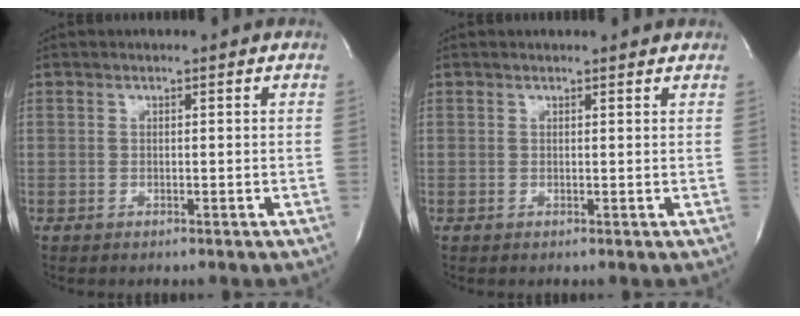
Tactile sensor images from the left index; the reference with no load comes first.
{"total": 4.1, "force": [3.9, 1.0, 0.8], "torque": [-0.016, 0.010, 0.036]}